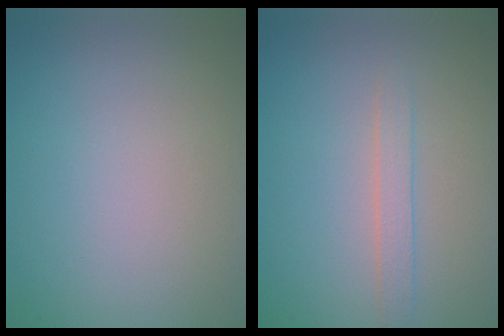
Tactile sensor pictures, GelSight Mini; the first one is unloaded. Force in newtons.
{"total": 1.5, "press": 1.4, "slide": 0.1}